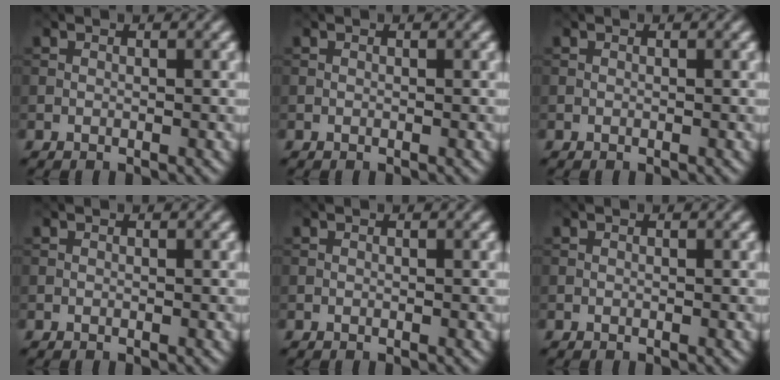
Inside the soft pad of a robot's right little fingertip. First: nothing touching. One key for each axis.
{"total": 0.0}
{"total": 0.0}
{"total": 0.0}
{"total": 0.0}
{"total": 0.0}